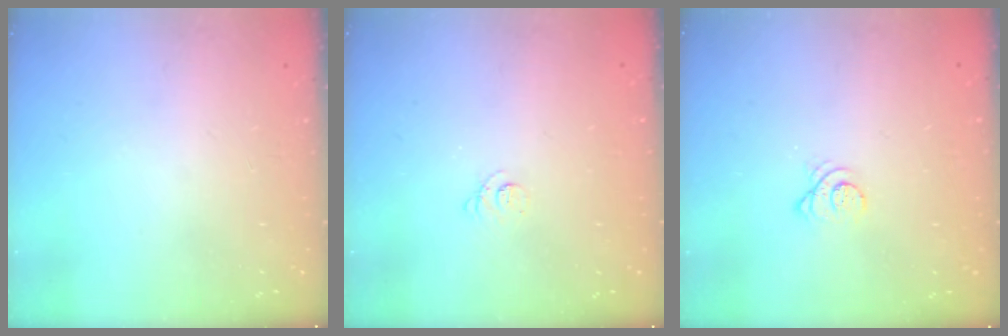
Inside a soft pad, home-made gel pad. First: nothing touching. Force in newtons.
{"total": 2.3, "press": 2.2, "slide": 0.2}
{"total": 3.3, "press": 3.2, "slide": 0.4}